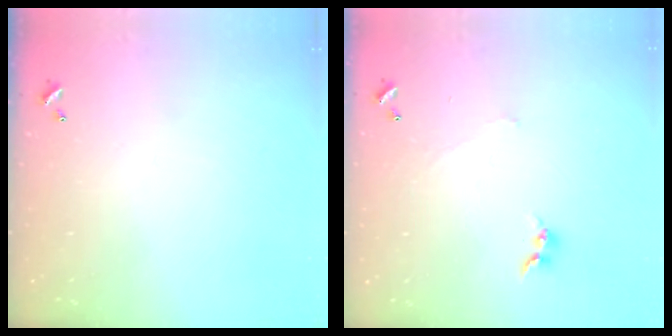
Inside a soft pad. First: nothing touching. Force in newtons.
{"total": 1.1, "press": 1.0, "slide": 0.5}